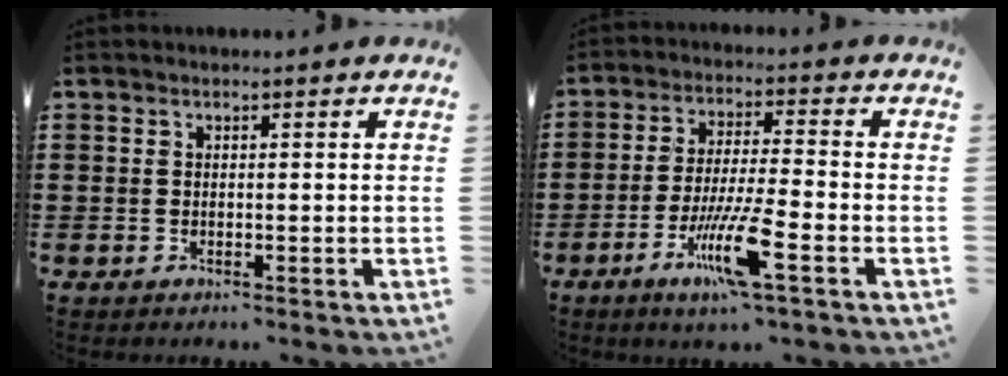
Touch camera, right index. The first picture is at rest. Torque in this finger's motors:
{"motor_torque": [2.14, 0.00, 0.46, 0.21]}